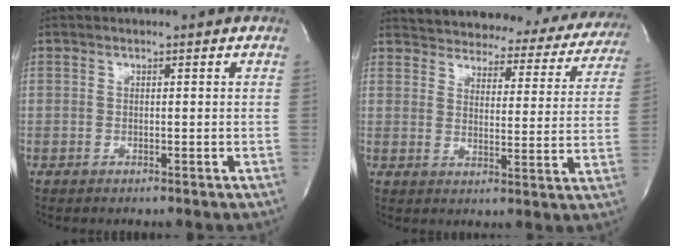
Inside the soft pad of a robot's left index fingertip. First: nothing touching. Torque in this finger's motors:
{"motor_torque": [1.11, -1.02, 0.12, 0.04]}